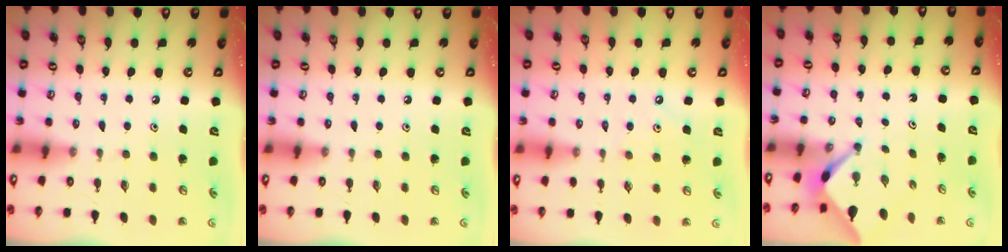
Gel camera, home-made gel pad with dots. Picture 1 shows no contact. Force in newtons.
{"total": 0.0}
{"total": 4.2, "press": 4.1, "slide": 0.7}
{"total": 2.7, "press": 2.7, "slide": 0.3}